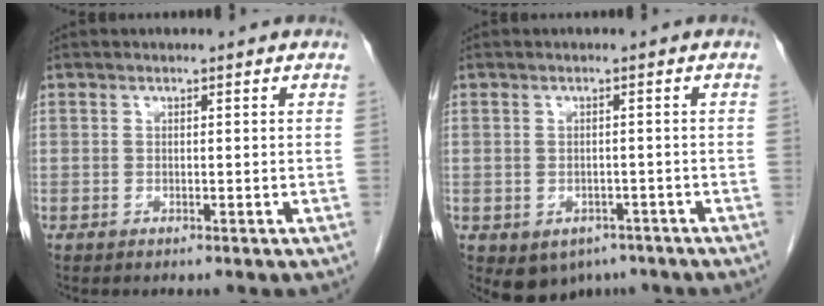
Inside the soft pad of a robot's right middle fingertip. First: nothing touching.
{"total": 5.4, "force": [-3.2, 4.1, 1.7], "torque": [-0.018, 0.004, -0.035]}